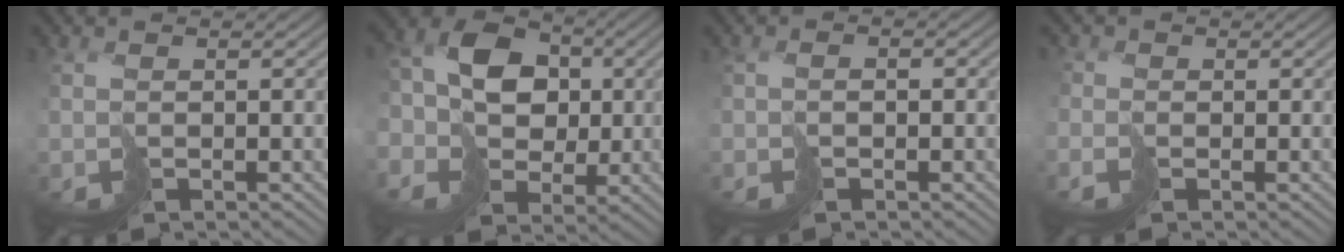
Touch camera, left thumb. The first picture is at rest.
{"total": 10.3, "force": [-0.3, 8.8, 5.4], "torque": [-0.127, -0.003, -0.015]}
{"total": 1.0, "force": [-0.5, 0.4, 0.8], "torque": [-0.016, 0.001, -0.010]}
{"total": 1.9, "force": [-1.1, 1.4, 0.6], "torque": [-0.018, -0.002, -0.027]}